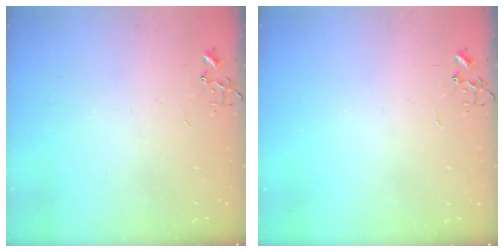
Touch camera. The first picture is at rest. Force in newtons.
{"total": 0.0}